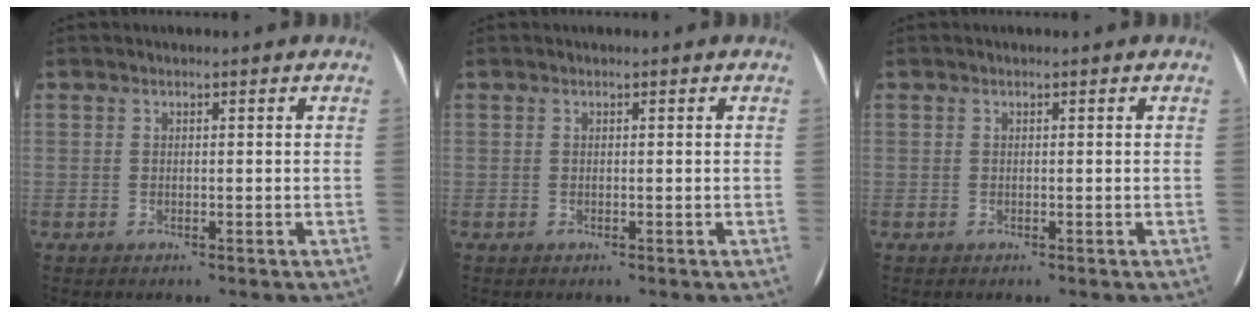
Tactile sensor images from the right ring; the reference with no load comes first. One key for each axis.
{"total": 0.0}
{"total": 0.0}